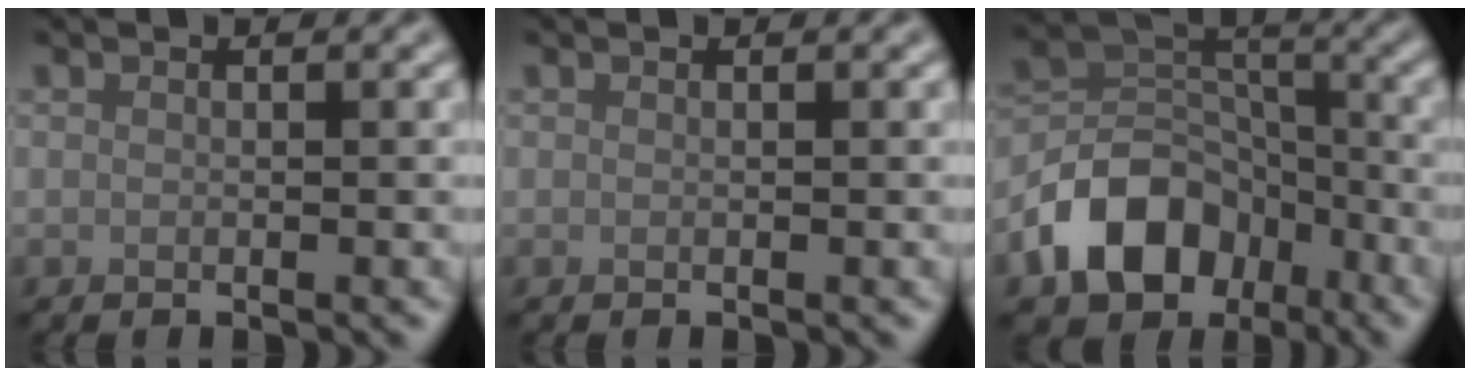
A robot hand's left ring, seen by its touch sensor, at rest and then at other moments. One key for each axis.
{"total": 0.0}
{"total": 8.9, "fx": -4.7, "fy": 6.2, "fz": 4.3, "tx": -0.071, "ty": -0.002, "tz": -0.093}